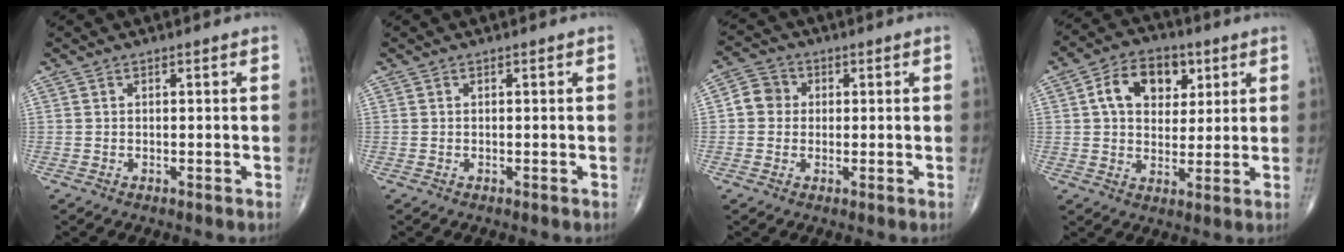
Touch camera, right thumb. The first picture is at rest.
{"total": 0.0}
{"total": 4.6, "force": [0.3, 4.3, 1.7], "torque": [-0.013, 0.010, -0.005]}
{"total": 11.4, "force": [3.7, 7.8, 7.4], "torque": [-0.089, 0.000, 0.056]}